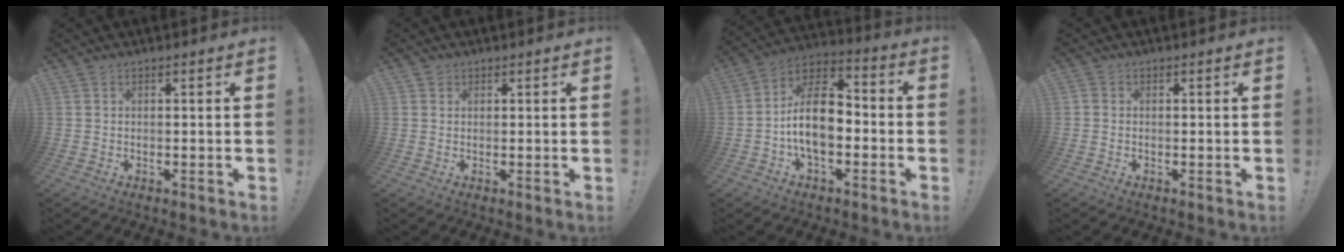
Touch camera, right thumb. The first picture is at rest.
{"total": 1.3, "force": [0.8, 1.0, 0.1], "torque": [0.000, -0.002, 0.015]}
{"total": 15.2, "force": [-2.9, 8.8, 12.1], "torque": [-0.222, 0.025, -0.047]}
{"total": 0.5, "force": [-0.2, 0.4, 0.2], "torque": [-0.003, 0.001, -0.003]}